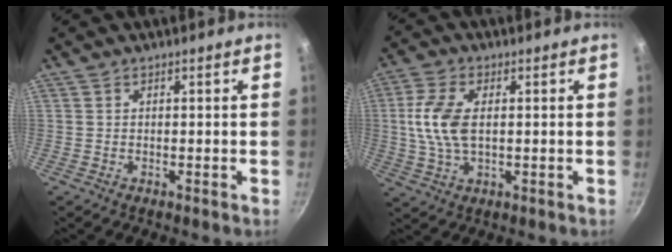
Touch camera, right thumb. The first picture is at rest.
{"total": 9.2, "force": [0.8, 5.0, 7.7], "torque": [-0.160, 0.005, 0.013]}